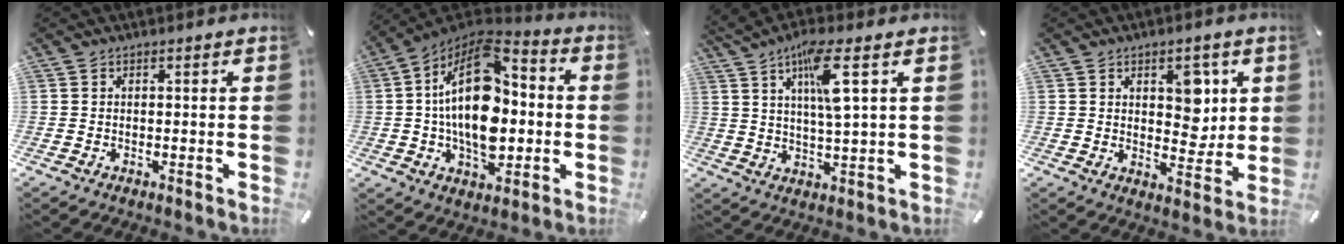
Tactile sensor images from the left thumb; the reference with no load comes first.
{"total": 21.8, "force": [0.3, 13.4, 17.2], "torque": [-0.311, -0.005, 0.005]}
{"total": 9.7, "force": [4.2, 1.2, 8.6], "torque": [-0.160, -0.006, 0.069]}
{"total": 7.9, "force": [2.2, 5.6, 5.1], "torque": [-0.040, -0.013, 0.029]}